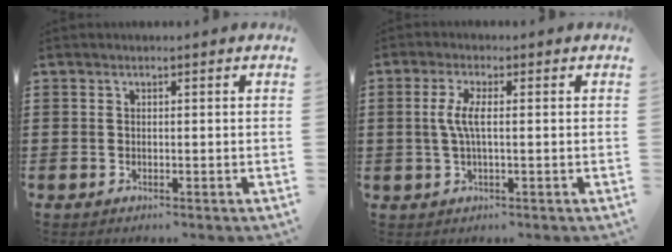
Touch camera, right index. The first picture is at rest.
{"total": 4.2, "force": [-0.1, 0.9, 4.1], "torque": [-0.089, -0.005, -0.008]}